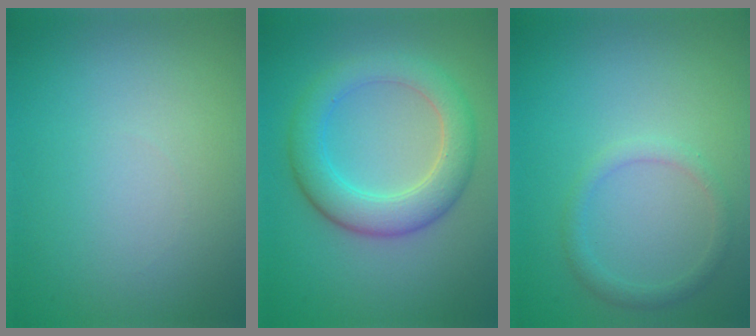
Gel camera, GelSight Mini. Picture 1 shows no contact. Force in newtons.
{"total": 5.3, "press": 5.3, "slide": 0.2}
{"total": 1.5, "press": 1.5, "slide": 0.1}